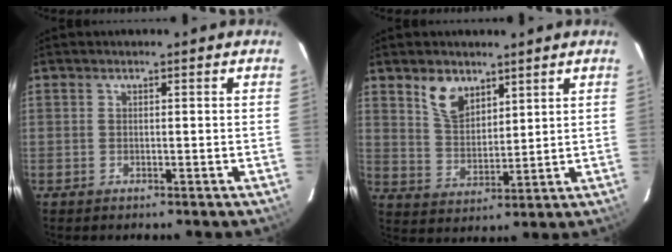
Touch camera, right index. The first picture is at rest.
{"total": 7.3, "force": [4.7, 4.1, 3.8], "torque": [-0.067, 0.008, 0.096]}